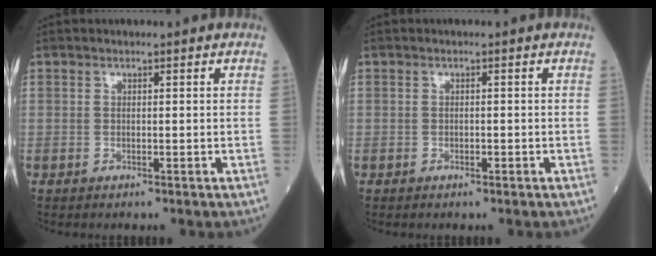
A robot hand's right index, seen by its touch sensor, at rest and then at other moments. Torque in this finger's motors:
{"motor_torque": [0.01, -0.01, -0.02, 0.01]}